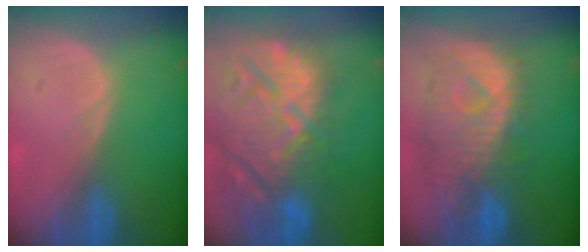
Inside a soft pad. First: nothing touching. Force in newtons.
{"total": 15.4, "press": 13.1, "slide": 8.0}
{"total": 10.7, "press": 9.7, "slide": 4.7}